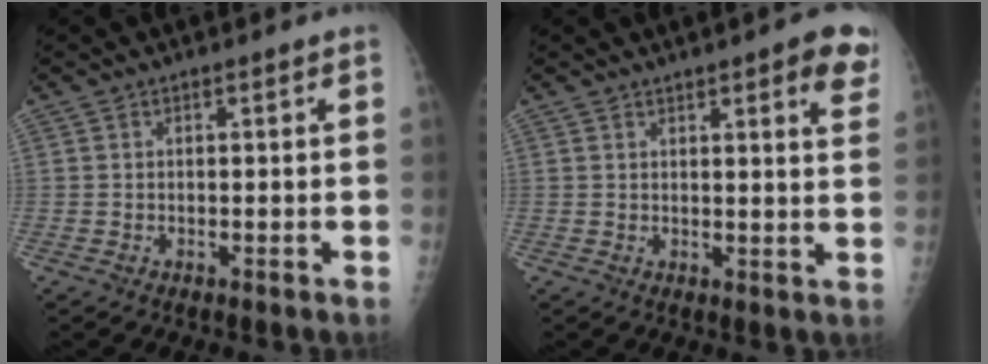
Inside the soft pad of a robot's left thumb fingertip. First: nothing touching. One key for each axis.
{"total": 7.2, "fx": 4.2, "fy": 1.6, "fz": 5.6, "tx": -0.050, "ty": -0.015, "tz": 0.045}